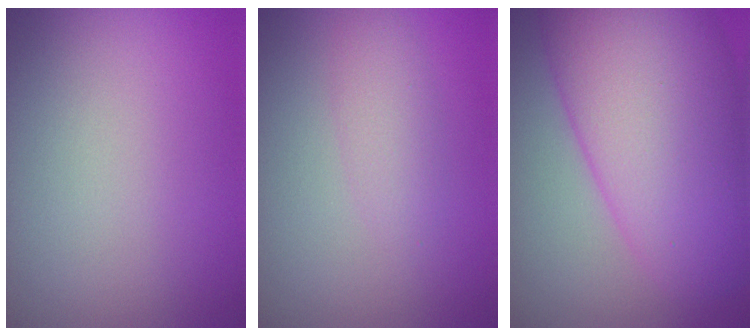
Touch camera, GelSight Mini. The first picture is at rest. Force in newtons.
{"total": 2.0, "press": 2.0, "slide": 0.1}
{"total": 13.8, "press": 13.8, "slide": 0.3}